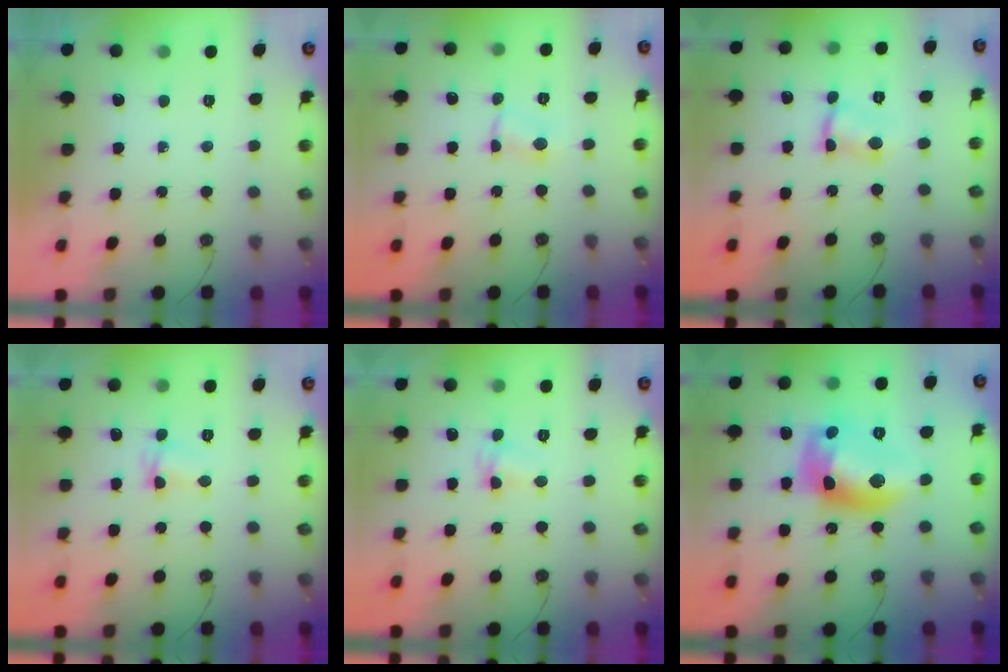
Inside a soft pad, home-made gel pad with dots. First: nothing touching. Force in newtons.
{"total": 2.9, "press": 2.9, "slide": 0.6}
{"total": 2.7, "press": 2.7, "slide": 0.1}
{"total": 2.5, "press": 2.5, "slide": 0.5}
{"total": 2.2, "press": 2.2, "slide": 0.5}
{"total": 17.5, "press": 17.5, "slide": 1.1}